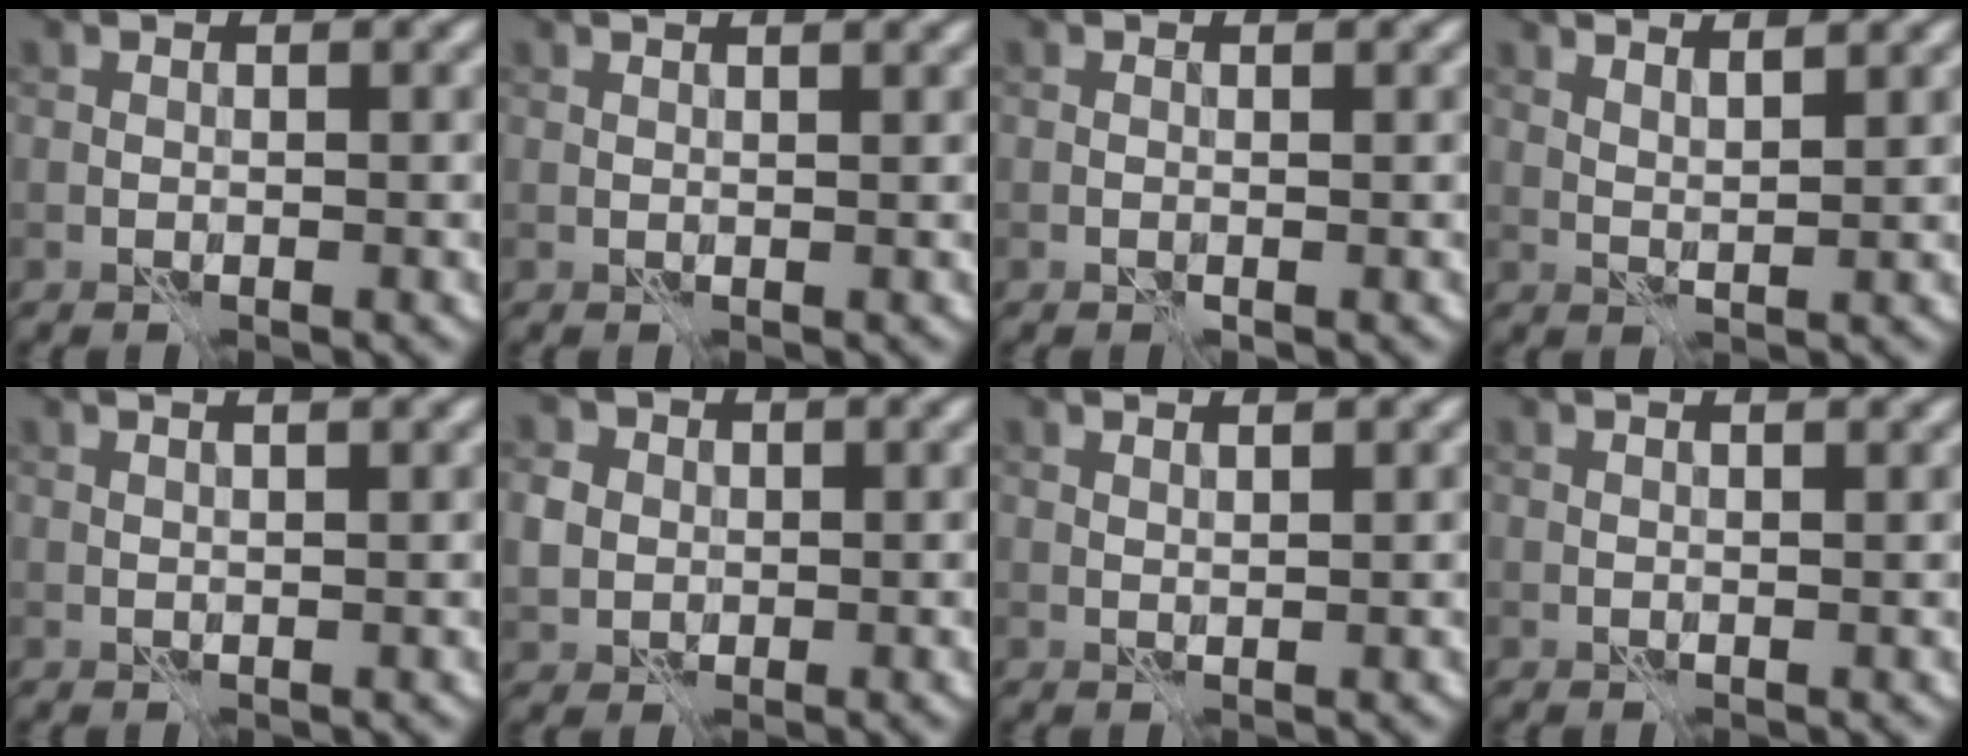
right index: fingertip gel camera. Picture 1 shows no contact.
{"total": 2.7, "force": [1.9, 0.8, 1.8], "torque": [-0.014, 0.017, 0.007]}
{"total": 0.0}
{"total": 3.3, "force": [2.6, 0.6, 2.0], "torque": [-0.025, 0.011, 0.027]}
{"total": 3.8, "force": [2.3, 1.3, 2.7], "torque": [-0.026, 0.032, 0.008]}
{"total": 4.6, "force": [1.1, 4.0, 1.9], "torque": [-0.048, 0.015, 0.010]}
{"total": 1.6, "force": [1.2, 0.1, 0.9], "torque": [-0.016, 0.001, 0.008]}
{"total": 3.1, "force": [2.0, 1.1, 2.1], "torque": [-0.021, 0.025, 0.008]}